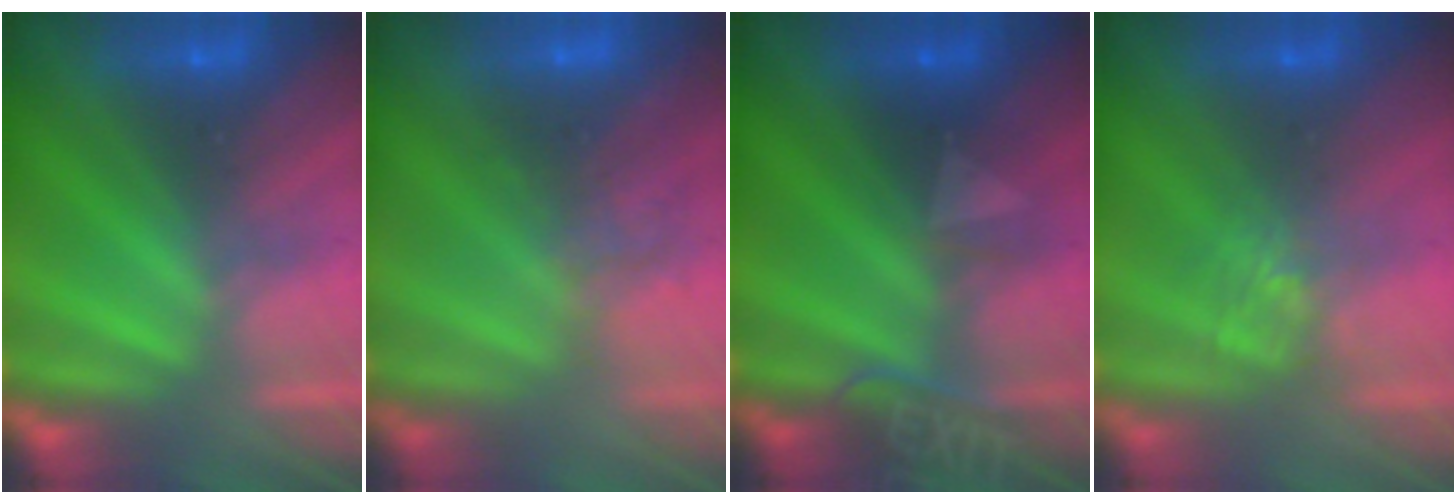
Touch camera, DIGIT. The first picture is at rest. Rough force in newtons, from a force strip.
{"total": 2.8}
{"total": 2.4}
{"total": 2.1}